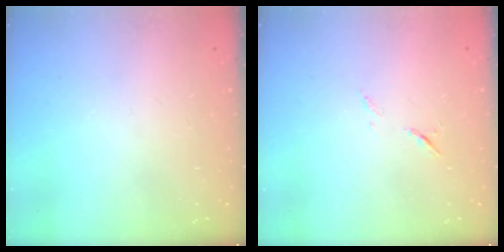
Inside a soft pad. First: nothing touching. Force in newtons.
{"total": 6.2, "press": 6.2, "slide": 0.8}